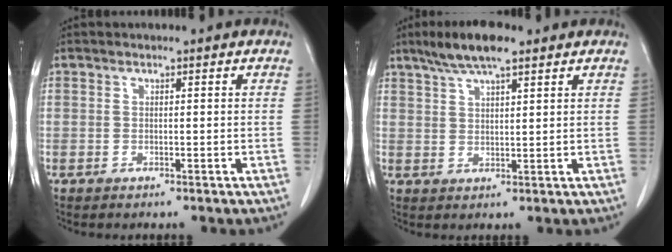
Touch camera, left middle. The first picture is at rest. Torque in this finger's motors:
{"motor_torque": [0.72, -0.67, 0.09, 0.06]}